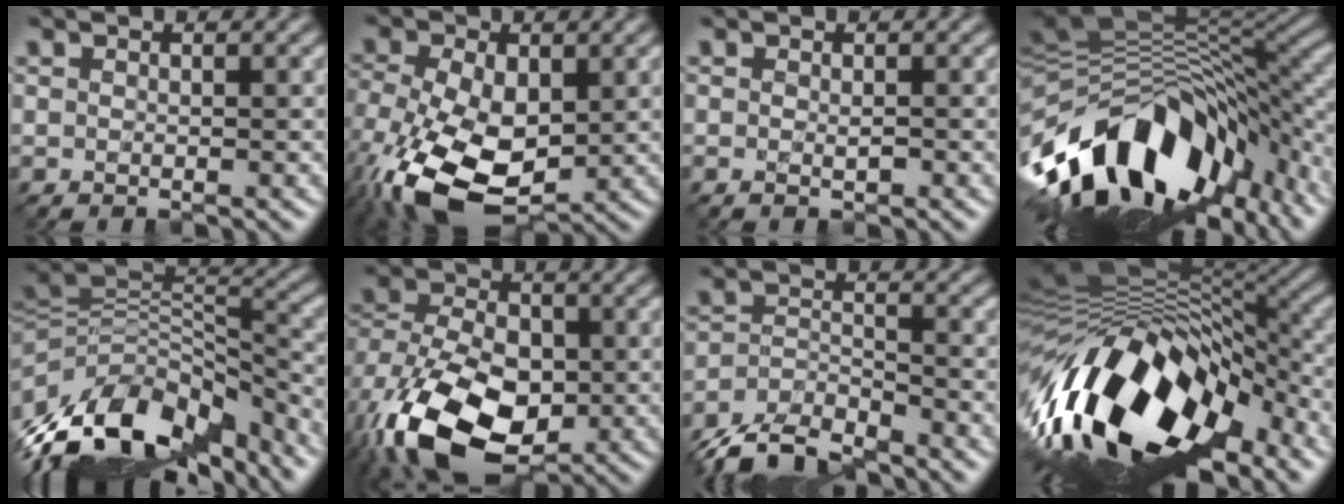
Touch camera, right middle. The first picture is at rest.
{"total": 11.6, "force": [-3.5, 6.6, 8.9], "torque": [-0.212, -0.031, -0.053]}
{"total": 0.0}
{"total": 14.3, "force": [-6.1, 8.3, 9.9], "torque": [-0.172, 0.013, -0.098]}
{"total": 12.7, "force": [-6.2, 7.3, 8.4], "torque": [-0.191, 0.005, -0.109]}
{"total": 14.0, "force": [-5.1, 9.1, 9.4], "torque": [-0.187, -0.010, -0.087]}
{"total": 6.4, "force": [-6.1, 1.4, 1.4], "torque": [-0.038, -0.011, -0.115]}
{"total": 16.3, "force": [-6.4, 7.6, 12.9], "torque": [-0.225, 0.002, -0.108]}